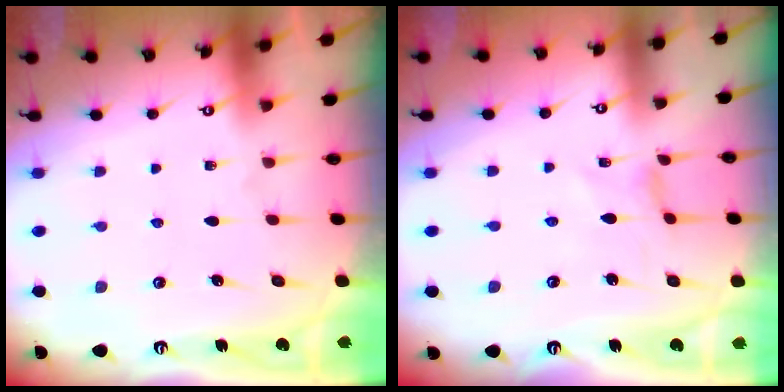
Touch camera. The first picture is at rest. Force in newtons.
{"total": 0.0}